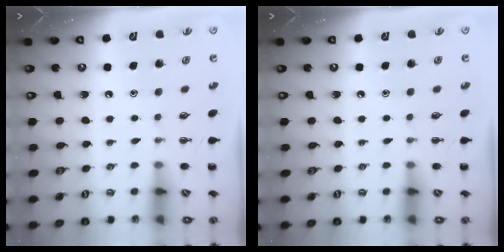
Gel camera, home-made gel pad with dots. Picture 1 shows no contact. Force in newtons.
{"total": 0.0}